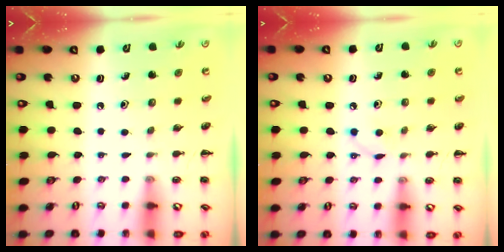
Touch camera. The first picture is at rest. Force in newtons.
{"total": 3.9, "press": 3.7, "slide": 1.2}